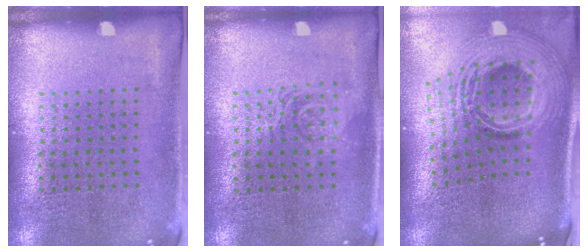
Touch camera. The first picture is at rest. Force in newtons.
{"total": 1.1, "press": 1.1, "slide": 0.3}
{"total": 2.8, "press": 2.0, "slide": 2.0}